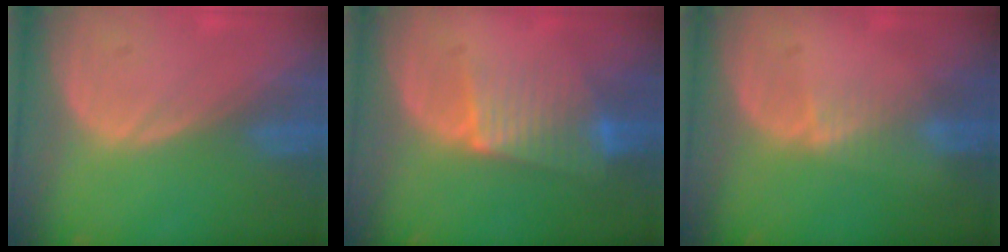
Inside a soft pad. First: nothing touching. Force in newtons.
{"total": 6.9, "press": 6.2, "slide": 2.9}
{"total": 1.6, "press": 1.6, "slide": 0.3}